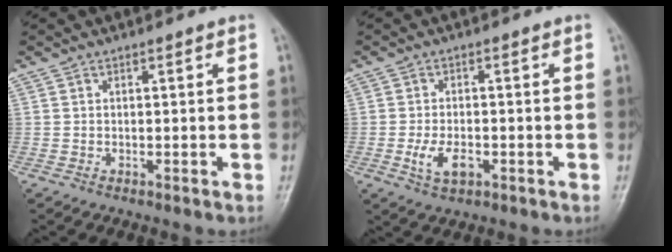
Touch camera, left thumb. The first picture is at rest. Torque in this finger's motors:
{"motor_torque": [-0.04, 0.50, 0.65, 0.15, 0.06]}